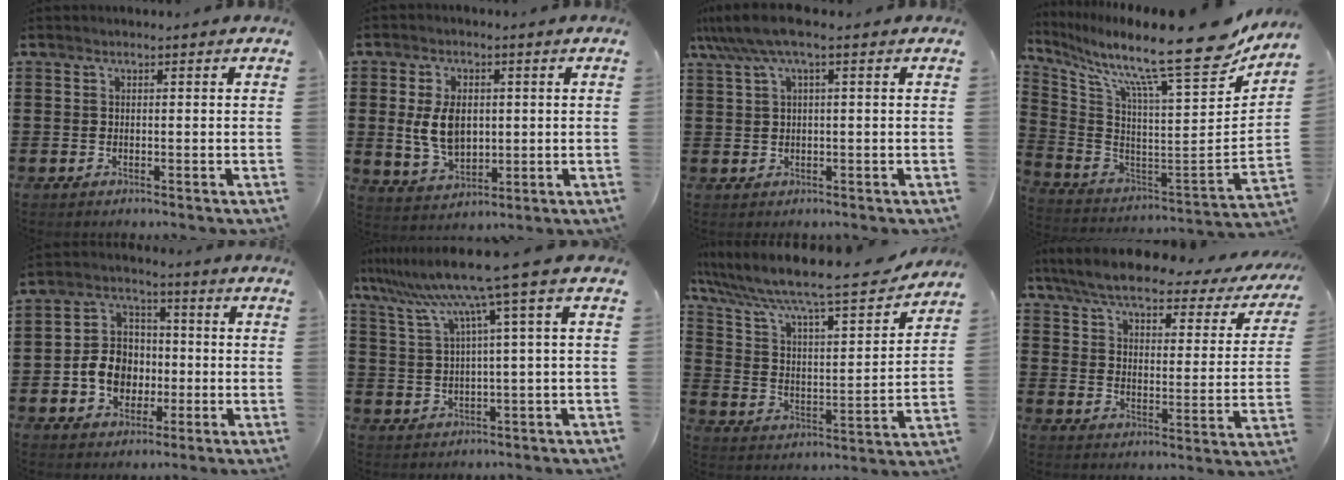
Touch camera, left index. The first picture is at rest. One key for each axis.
{"total": 7.3, "fx": 0.7, "fy": 4.6, "fz": 5.6, "tx": -0.126, "ty": 0.003, "tz": 0.007}
{"total": 4.9, "fx": 2.0, "fy": 0.7, "fz": 4.4, "tx": -0.102, "ty": 0.000, "tz": 0.031}
{"total": 15.4, "fx": 11.7, "fy": 1.1, "fz": 10.0, "tx": -0.195, "ty": -0.095, "tz": 0.184}
{"total": 7.8, "fx": -1.7, "fy": 6.7, "fz": 3.7, "tx": -0.101, "ty": 0.018, "tz": -0.032}
{"total": 9.2, "fx": 5.3, "fy": -0.9, "fz": 7.4, "tx": -0.174, "ty": -0.035, "tz": 0.083}
{"total": 9.1, "fx": 7.8, "fy": 1.0, "fz": 4.6, "tx": -0.124, "ty": -0.057, "tz": 0.126}
{"total": 6.5, "fx": 5.5, "fy": 0.9, "fz": 3.2, "tx": -0.087, "ty": -0.031, "tz": 0.094}